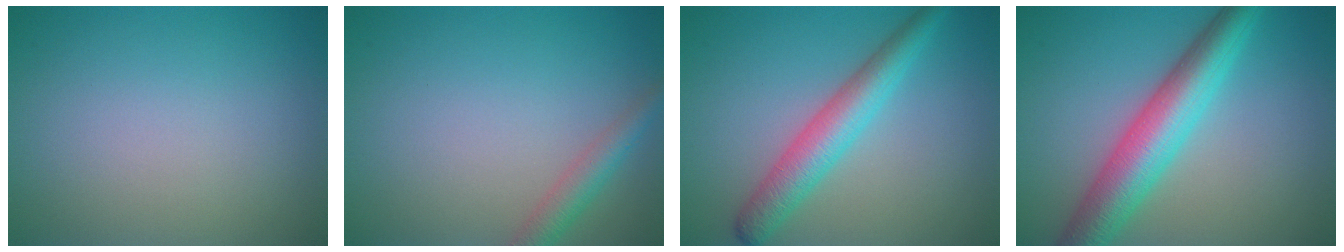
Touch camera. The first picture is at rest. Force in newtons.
{"total": 2.3, "press": 2.3, "slide": 0.1}
{"total": 4.5, "press": 4.5, "slide": 0.1}
{"total": 7.1, "press": 7.1, "slide": 0.1}